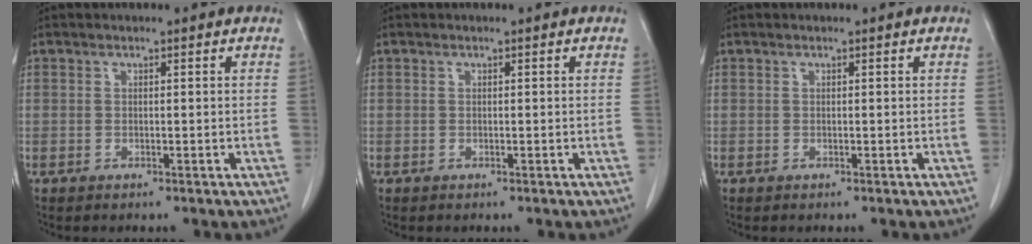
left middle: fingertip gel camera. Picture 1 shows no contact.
{"total": 0.0}
{"total": 0.0}